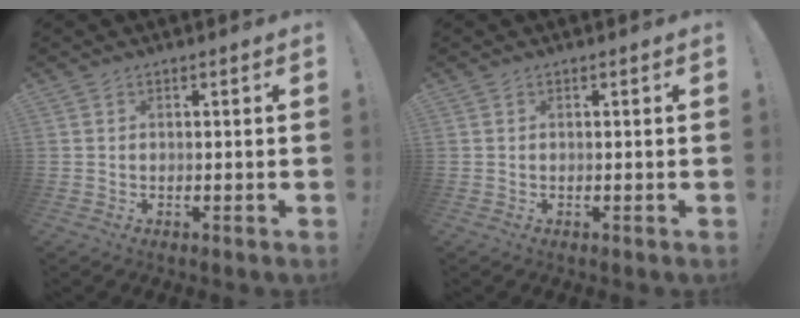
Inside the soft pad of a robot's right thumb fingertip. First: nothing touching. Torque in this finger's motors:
{"motor_torque": [-0.01, 0.00, -0.01, -0.01, 0.00]}